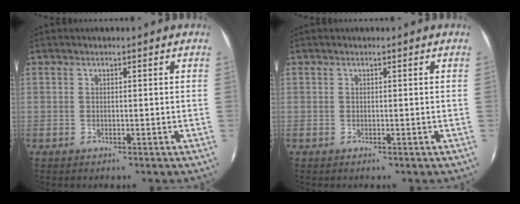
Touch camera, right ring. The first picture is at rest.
{"total": 0.0}